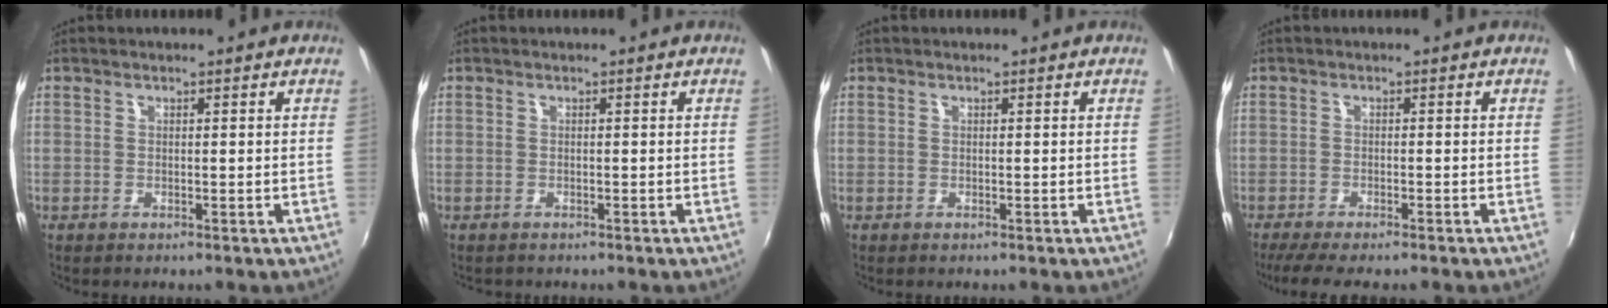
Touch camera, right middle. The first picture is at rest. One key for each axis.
{"total": 0.5, "fx": -0.5, "fy": 0.2, "fz": 0.1, "tx": -0.003, "ty": 0.000, "tz": -0.007}
{"total": 0.0}
{"total": 6.0, "fx": -5.0, "fy": 0.2, "fz": 3.3, "tx": -0.077, "ty": -0.024, "tz": -0.083}